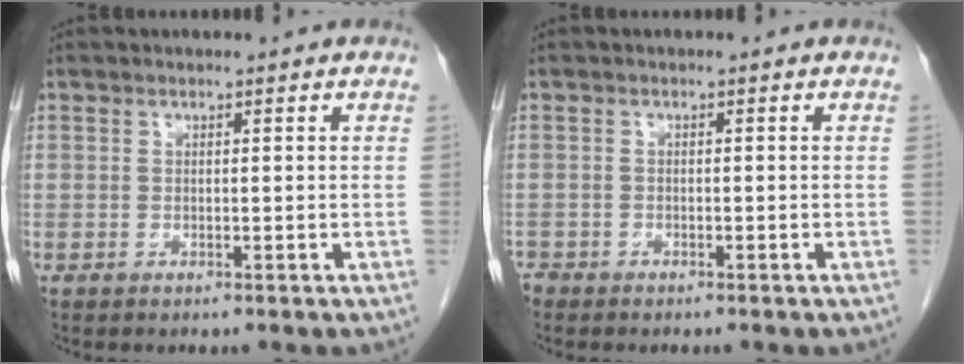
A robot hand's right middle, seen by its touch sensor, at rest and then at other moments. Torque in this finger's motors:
{"motor_torque": [0.26, -0.45, -0.03, -0.10]}